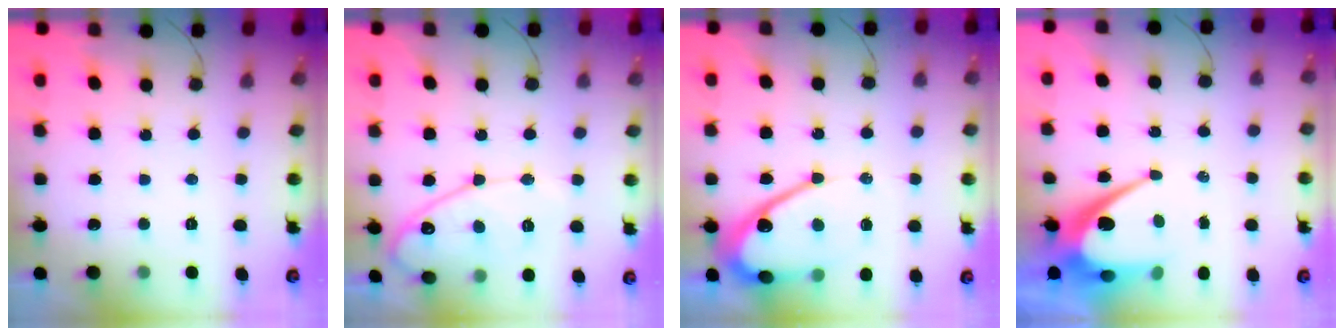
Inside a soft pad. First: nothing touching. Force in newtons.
{"total": 14.0, "press": 14.0, "slide": 0.7}
{"total": 14.2, "press": 14.1, "slide": 1.1}
{"total": 11.2, "press": 11.1, "slide": 0.8}